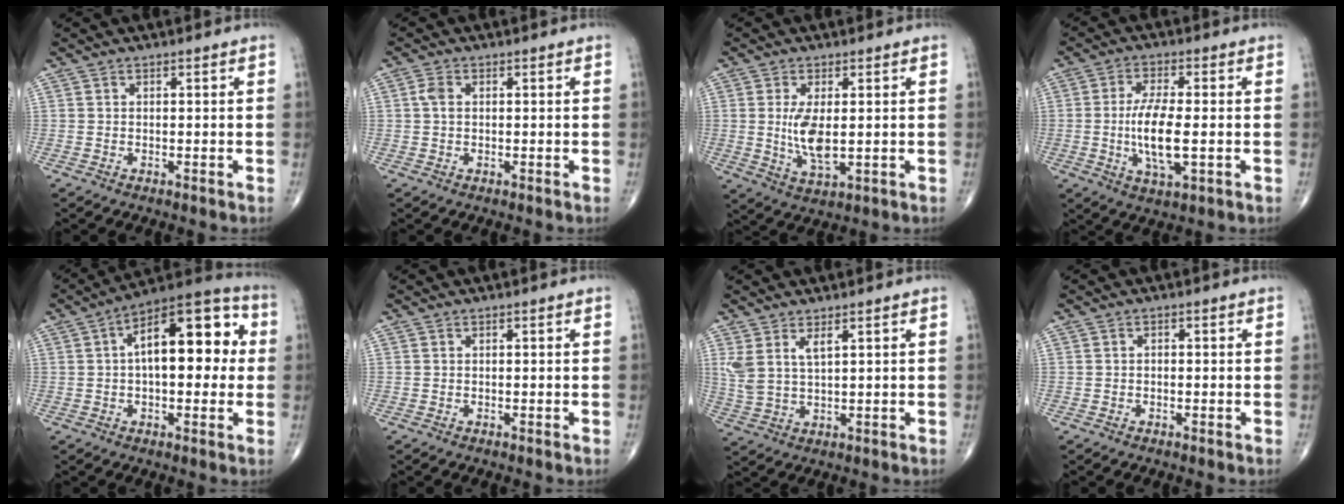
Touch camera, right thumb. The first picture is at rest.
{"total": 2.0, "force": [0.3, 1.2, 1.5], "torque": [-0.034, 0.006, 0.005]}
{"total": 7.2, "force": [0.4, 2.9, 6.5], "torque": [-0.129, -0.018, 0.016]}
{"total": 9.6, "force": [-1.0, 3.2, 9.0], "torque": [-0.181, -0.007, -0.019]}
{"total": 17.8, "force": [2.6, 8.4, 15.5], "torque": [-0.200, 0.038, 0.028]}
{"total": 0.0}
{"total": 5.2, "force": [2.6, 1.8, 4.2], "torque": [-0.099, -0.012, 0.063]}
{"total": 0.6, "force": [-0.1, 0.4, 0.5], "torque": [-0.006, 0.001, -0.003]}